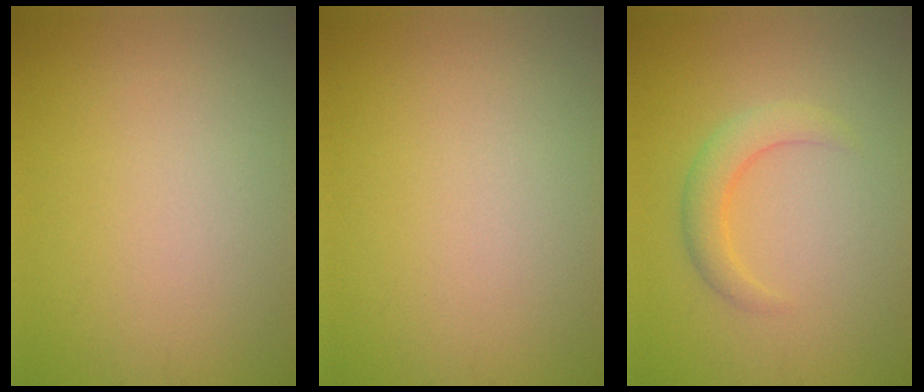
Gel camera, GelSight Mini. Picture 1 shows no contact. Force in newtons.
{"total": 0.0}
{"total": 2.4, "press": 2.4, "slide": 0.0}